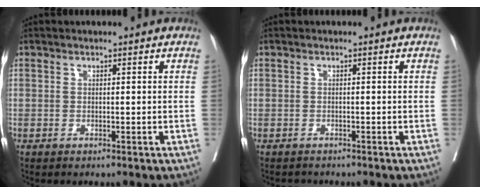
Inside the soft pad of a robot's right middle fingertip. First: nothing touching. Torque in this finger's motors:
{"motor_torque": [-0.48, -0.01, -0.07, -0.05]}